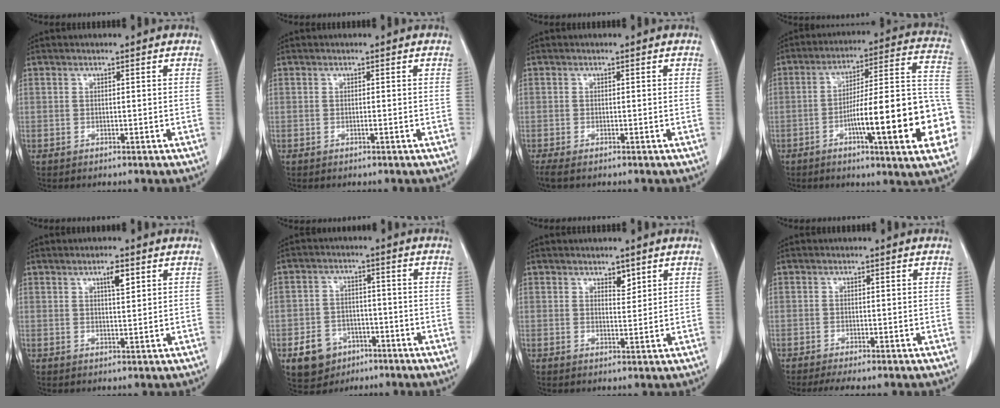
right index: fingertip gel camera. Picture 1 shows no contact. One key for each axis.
{"total": 0.0}
{"total": 2.6, "fx": -2.1, "fy": 0.5, "fz": 1.6, "tx": -0.028, "ty": -0.010, "tz": -0.033}
{"total": 21.3, "fx": -6.7, "fy": 2.3, "fz": 20.1, "tx": -0.223, "ty": 0.022, "tz": -0.091}
{"total": 2.9, "fx": 1.5, "fy": 0.6, "fz": 2.4, "tx": -0.042, "ty": -0.001, "tz": 0.024}
{"total": 7.0, "fx": -3.5, "fy": 5.5, "fz": 2.3, "tx": -0.047, "ty": 0.009, "tz": -0.047}
{"total": 2.0, "fx": 1.4, "fy": 0.9, "fz": 1.1, "tx": -0.017, "ty": -0.005, "tz": 0.026}
{"total": 3.9, "fx": -3.1, "fy": 0.2, "fz": 2.3, "tx": -0.032, "ty": -0.008, "tz": -0.047}